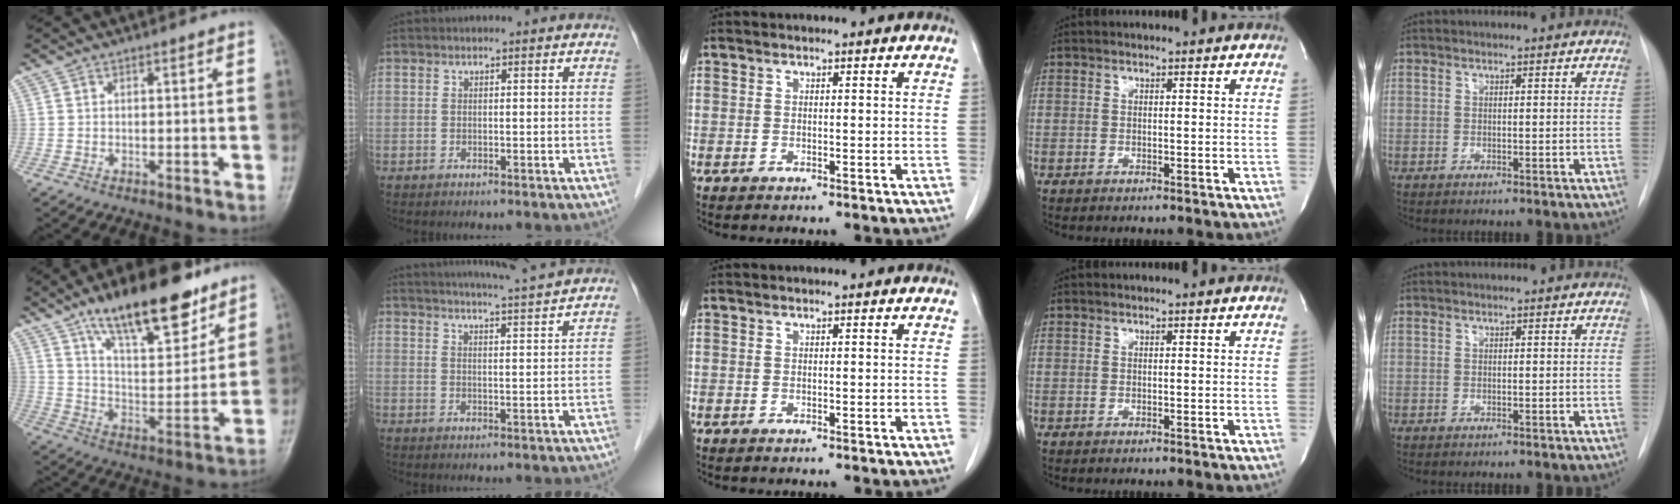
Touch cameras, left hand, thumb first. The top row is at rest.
{"thumb": {"total": 19.7, "force": [13.3, 7.0, 12.7], "torque": [-0.159, -0.063, 0.223]}, "index": {"total": 10.7, "force": [10.0, -0.7, 3.7], "torque": [-0.062, 0.011, 0.136]}}